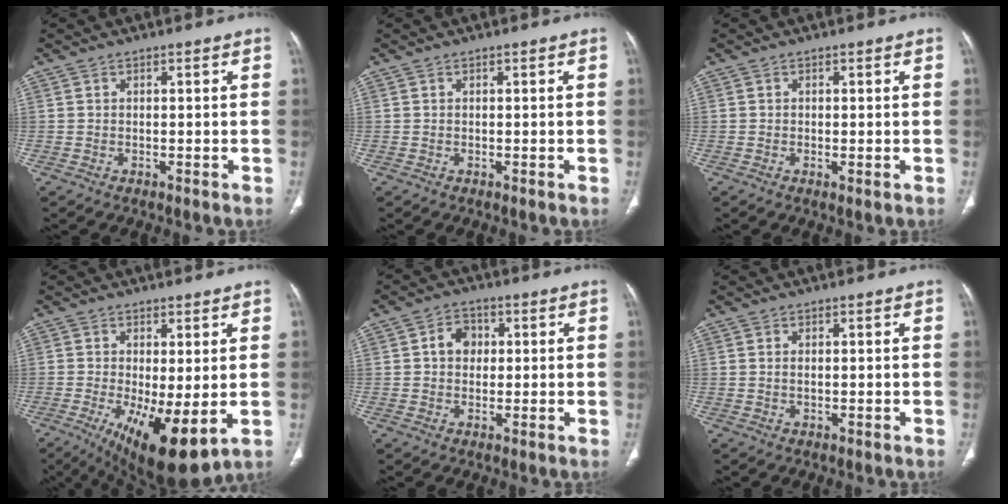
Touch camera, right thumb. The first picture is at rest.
{"total": 0.0}
{"total": 0.7, "force": [-0.1, 0.1, 0.7], "torque": [-0.014, -0.004, -0.001]}
{"total": 12.8, "force": [-2.8, 4.3, 11.7], "torque": [-0.191, -0.026, -0.027]}
{"total": 4.7, "force": [0.7, 3.8, 2.6], "torque": [-0.023, 0.010, 0.008]}
{"total": 0.8, "force": [0.2, 0.4, 0.7], "torque": [-0.016, 0.001, 0.006]}